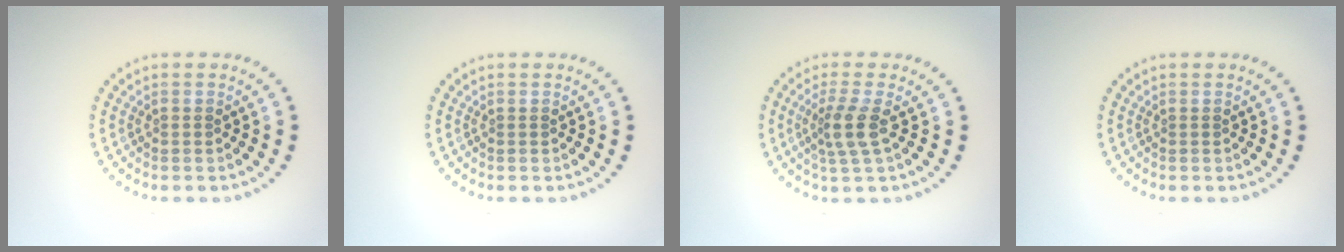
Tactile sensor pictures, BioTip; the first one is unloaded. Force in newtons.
{"total": 0.0}
{"total": 2.7, "press": 2.1, "slide": 1.7}
{"total": 0.0}